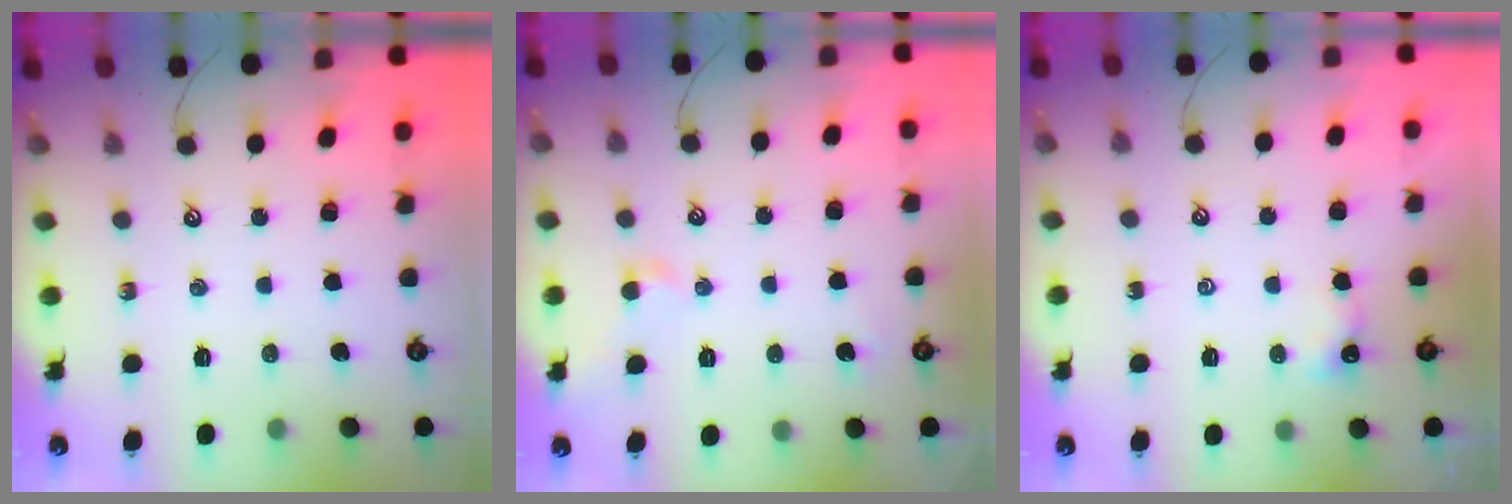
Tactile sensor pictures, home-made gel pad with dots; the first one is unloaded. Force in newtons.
{"total": 1.0, "press": 0.9, "slide": 0.3}
{"total": 0.8, "press": 0.8, "slide": 0.3}